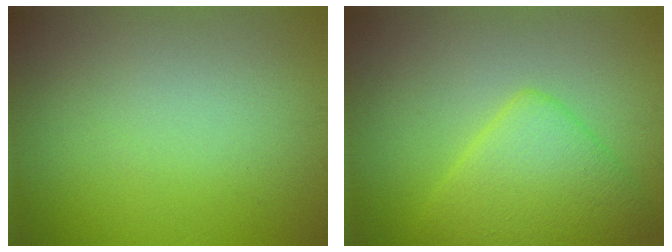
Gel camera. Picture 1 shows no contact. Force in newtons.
{"total": 5.7, "press": 5.6, "slide": 0.3}